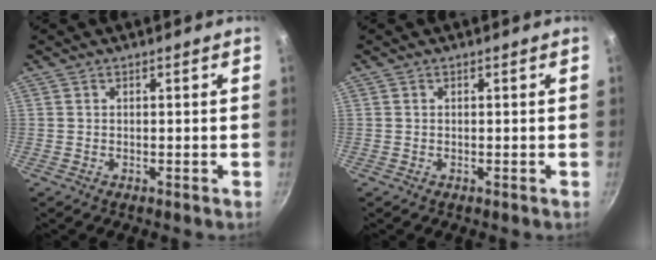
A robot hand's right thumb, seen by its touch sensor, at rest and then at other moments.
{"total": 0.0}